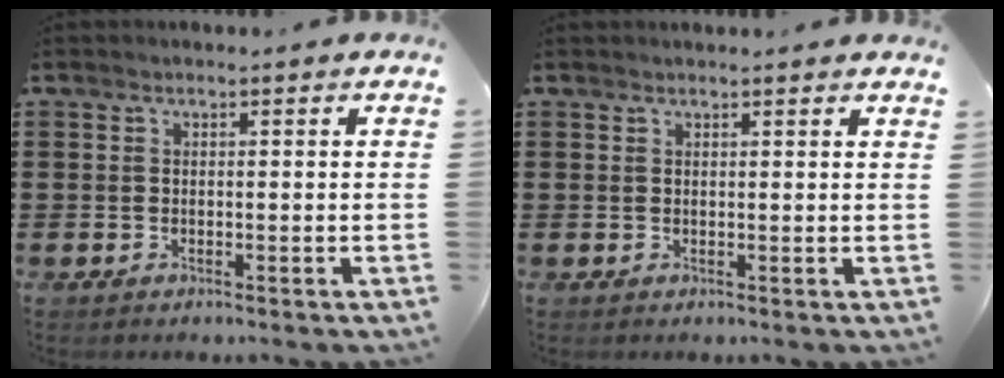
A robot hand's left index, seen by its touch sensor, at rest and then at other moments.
{"total": 1.0, "force": [1.0, -0.1, 0.3], "torque": [-0.006, -0.001, 0.019]}